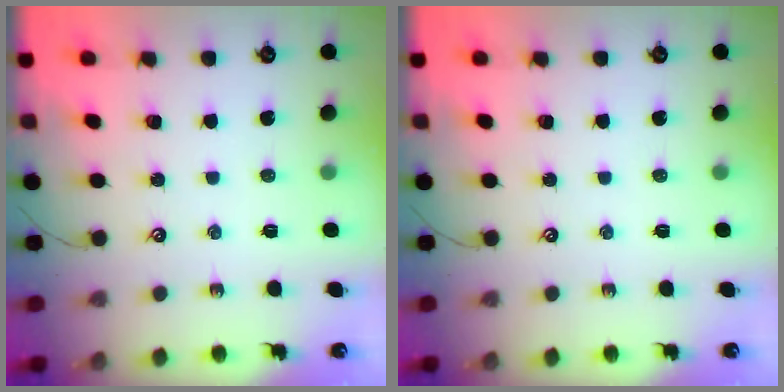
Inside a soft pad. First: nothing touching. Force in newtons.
{"total": 0.0}